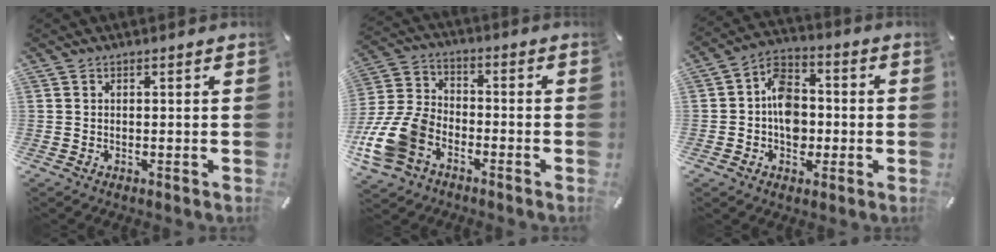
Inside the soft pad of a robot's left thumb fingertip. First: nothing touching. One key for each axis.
{"total": 13.5, "fx": -6.7, "fy": 9.4, "fz": 7.0, "tx": -0.161, "ty": 0.040, "tz": -0.125}
{"total": 9.7, "fx": -1.5, "fy": 7.8, "fz": 5.6, "tx": -0.091, "ty": 0.018, "tz": -0.024}